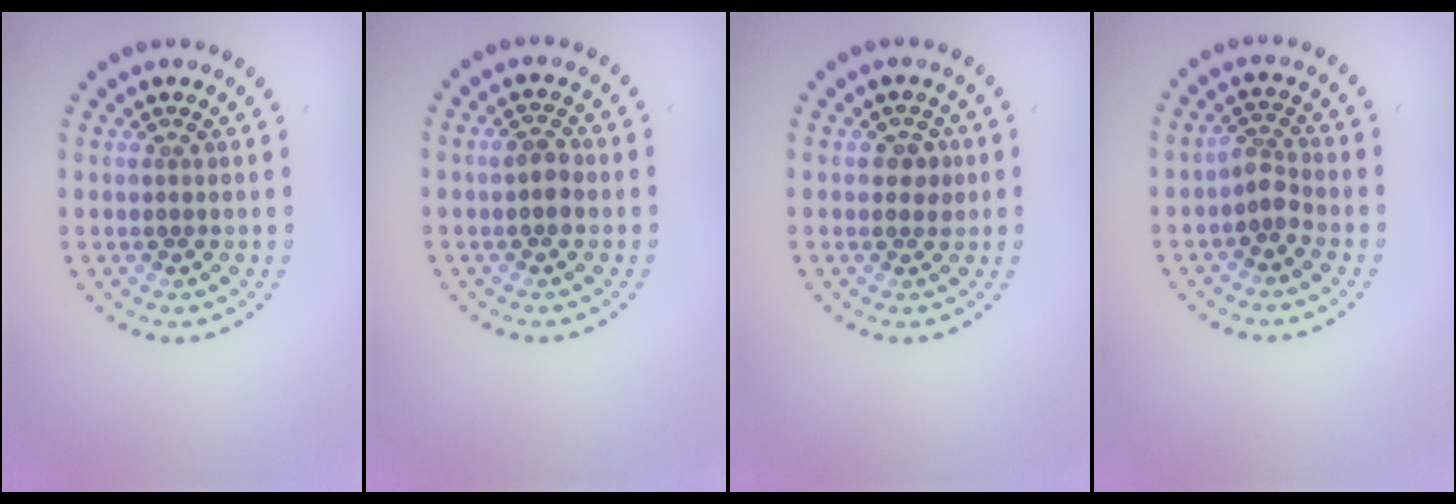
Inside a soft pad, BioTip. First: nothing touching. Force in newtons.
{"total": 1.8, "press": 1.8, "slide": 0.3}
{"total": 1.6, "press": 1.6, "slide": 0.3}
{"total": 1.7, "press": 1.4, "slide": 1.0}